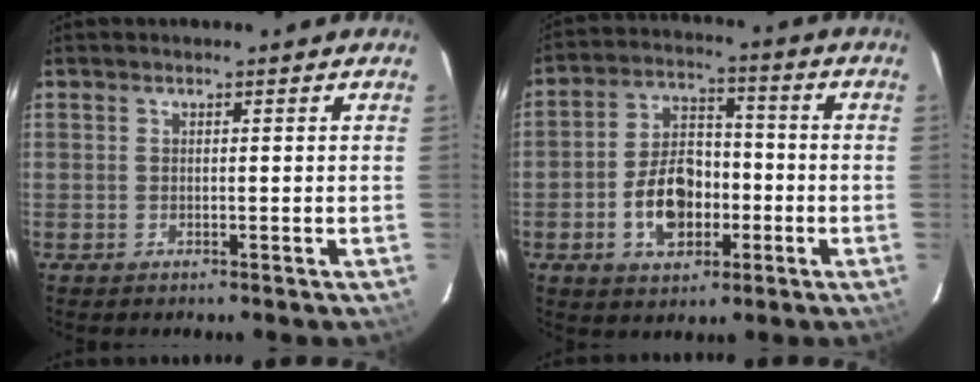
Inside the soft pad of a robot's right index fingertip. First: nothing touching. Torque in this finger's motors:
{"motor_torque": [1.78, -0.35, 0.36, 0.09]}